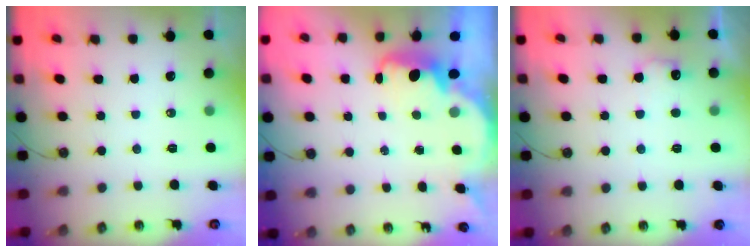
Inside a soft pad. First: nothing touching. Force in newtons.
{"total": 2.5, "press": 2.4, "slide": 0.6}
{"total": 7.5, "press": 7.5, "slide": 0.4}